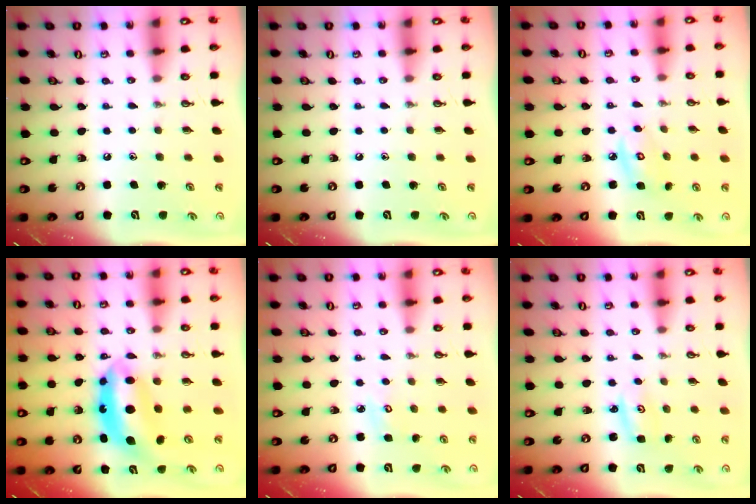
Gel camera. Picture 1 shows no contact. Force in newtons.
{"total": 0.0}
{"total": 5.4, "press": 5.4, "slide": 0.2}
{"total": 8.3, "press": 8.2, "slide": 1.1}
{"total": 4.0, "press": 4.0, "slide": 0.4}
{"total": 2.7, "press": 2.7, "slide": 0.2}